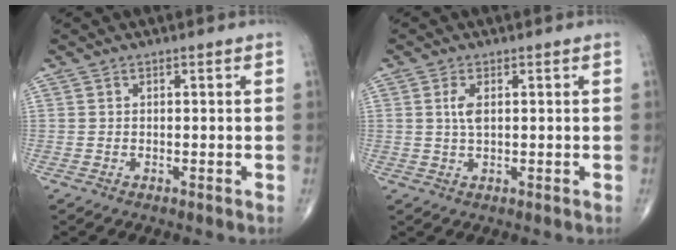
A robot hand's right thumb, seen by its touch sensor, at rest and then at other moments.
{"total": 2.7, "force": [0.6, 1.1, 2.4], "torque": [-0.050, 0.000, 0.012]}